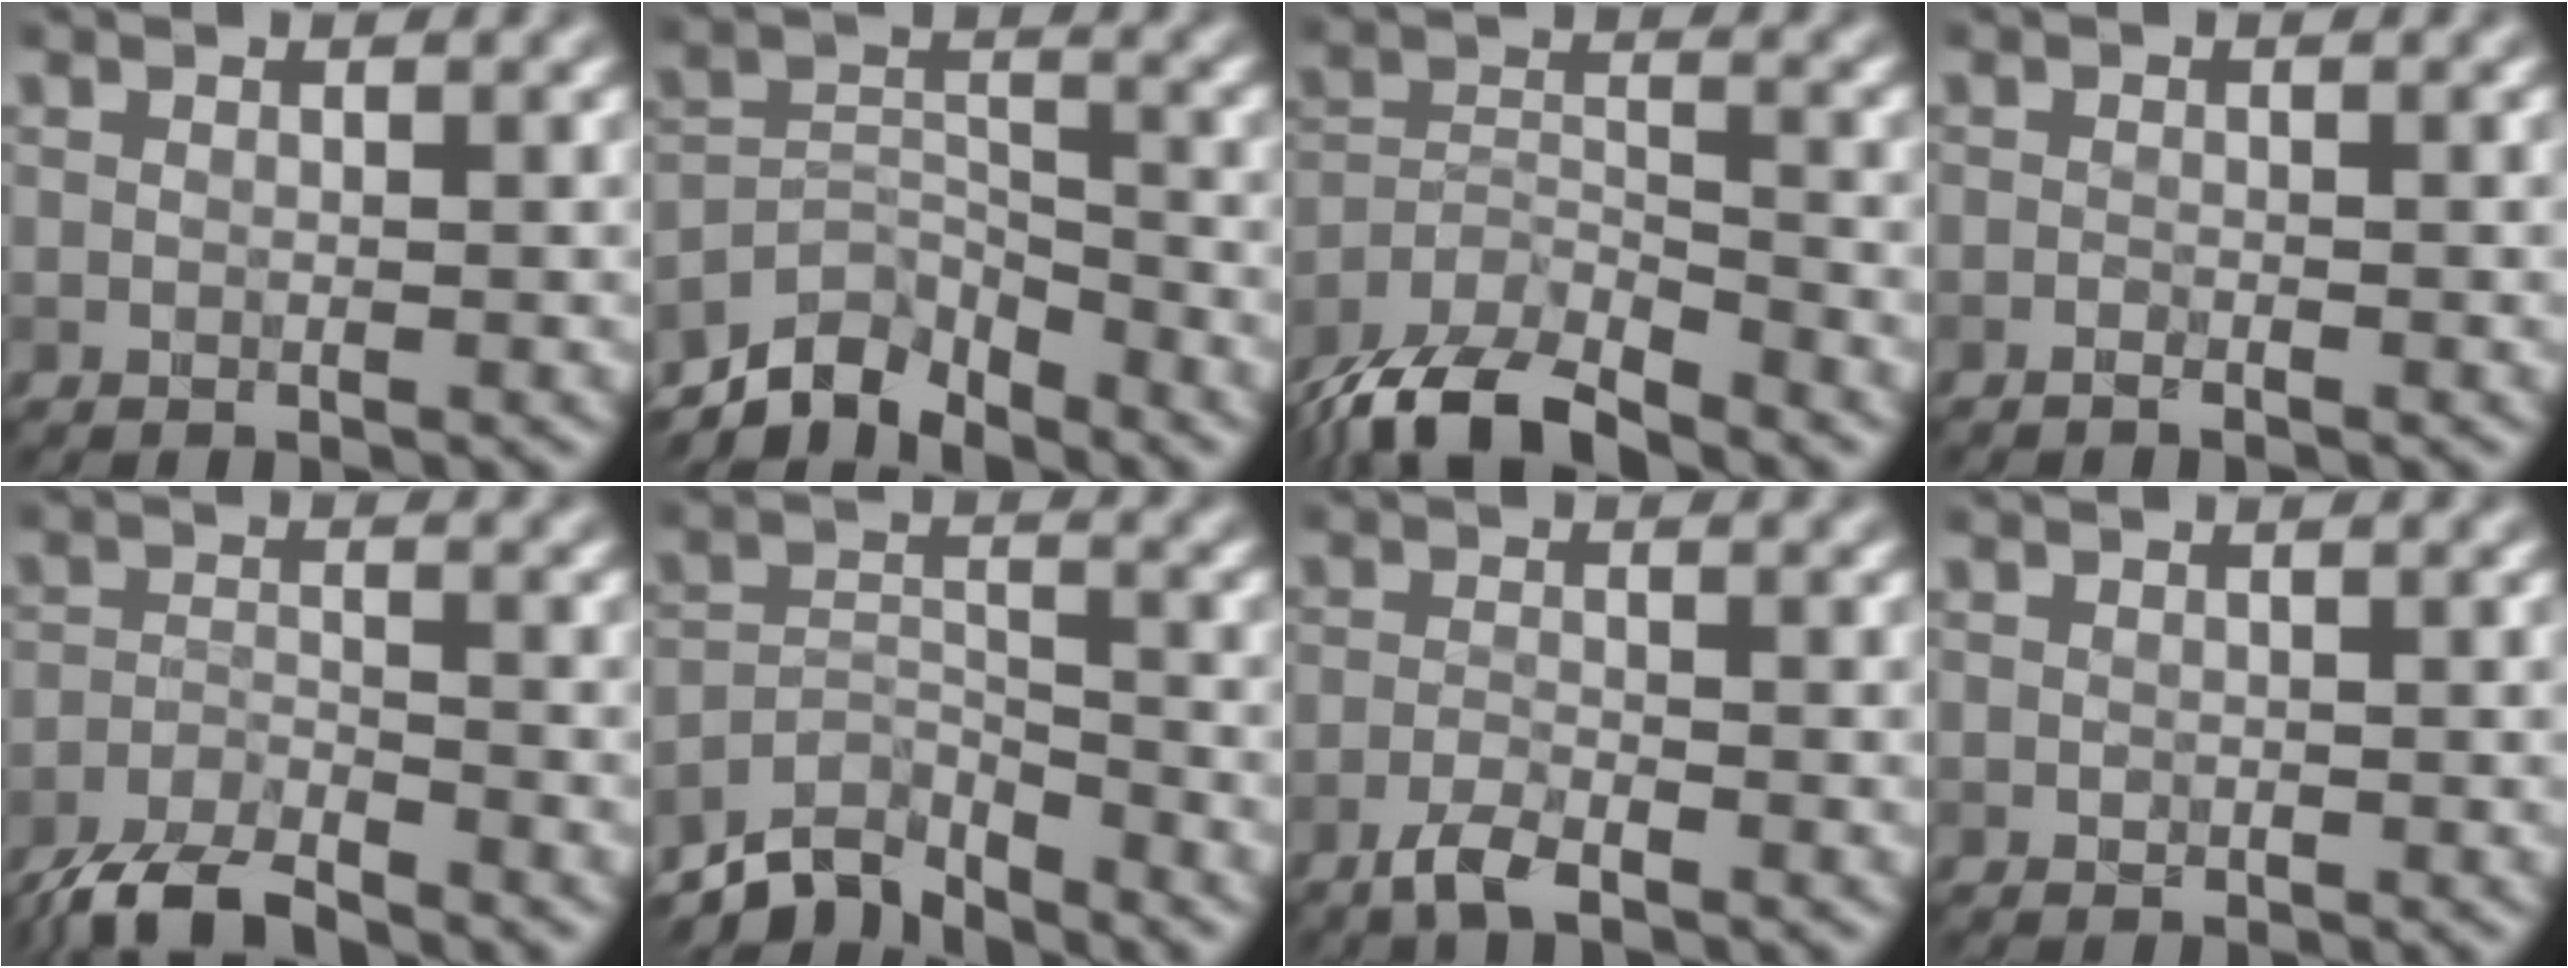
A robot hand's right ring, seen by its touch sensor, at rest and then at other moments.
{"total": 6.0, "force": [-5.5, 2.0, 1.3], "torque": [-0.019, -0.005, -0.101]}
{"total": 9.3, "force": [-8.3, 2.4, 3.4], "torque": [-0.067, -0.006, -0.147]}
{"total": 0.8, "force": [-0.7, 0.3, 0.3], "torque": [0.002, -0.002, -0.013]}
{"total": 6.0, "force": [-5.5, 1.1, 2.0], "torque": [-0.038, -0.008, -0.102]}
{"total": 5.7, "force": [-5.2, 1.7, 1.4], "torque": [-0.020, -0.007, -0.092]}
{"total": 2.5, "force": [-2.2, 0.4, 1.1], "torque": [-0.024, 0.000, -0.042]}
{"total": 0.0}